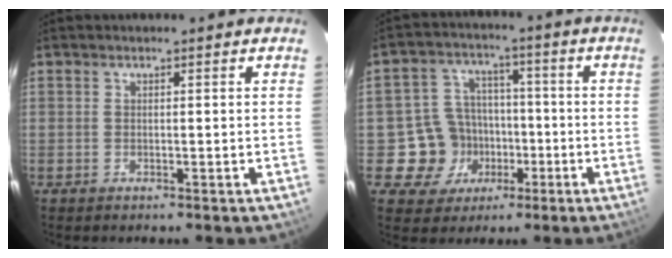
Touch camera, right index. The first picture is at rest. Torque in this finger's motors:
{"motor_torque": [-0.06, 0.03, -0.86, -0.21]}